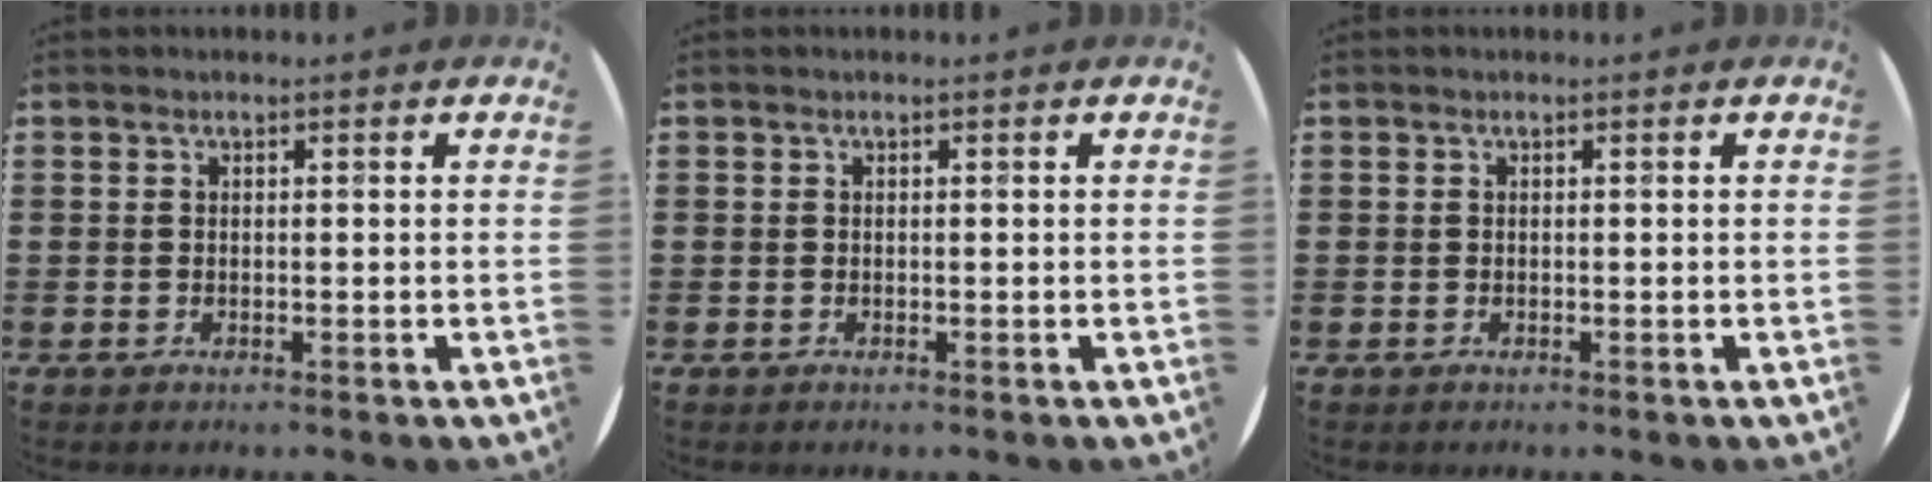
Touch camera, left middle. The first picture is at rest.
{"total": 0.0}
{"total": 0.0}